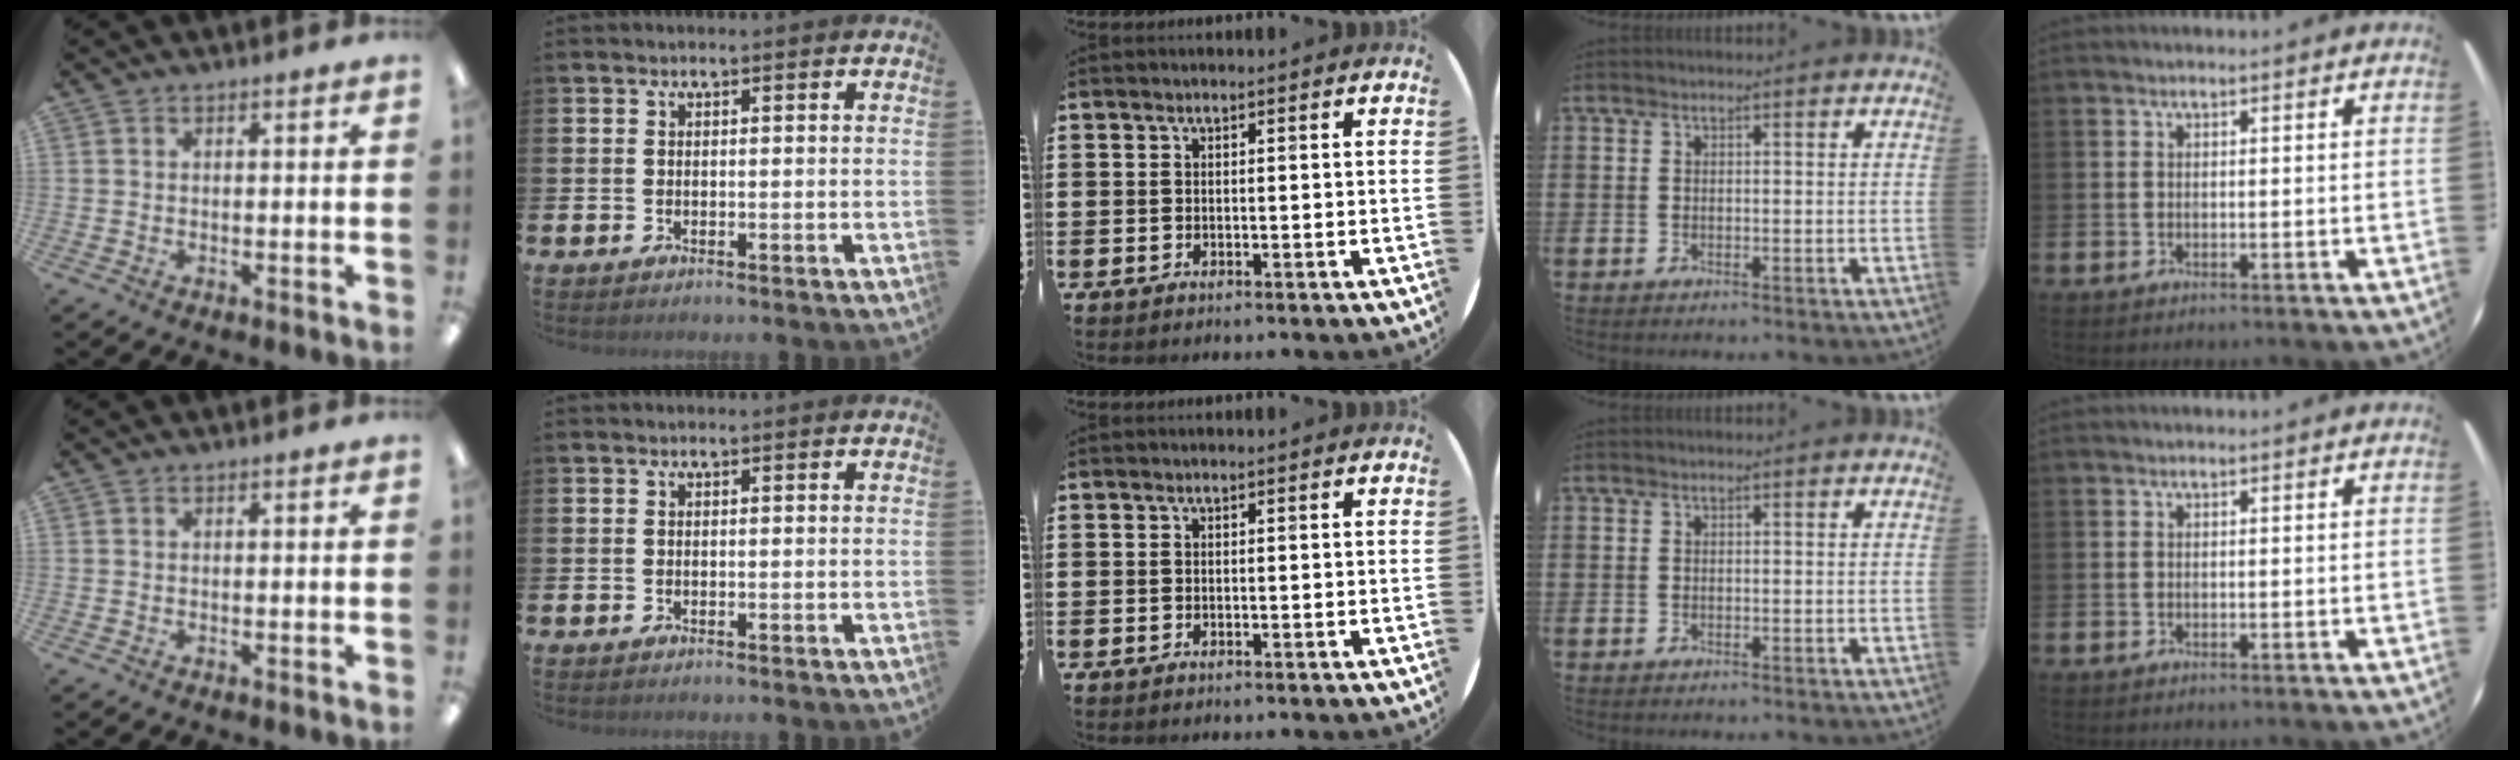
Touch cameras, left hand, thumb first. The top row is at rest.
{}